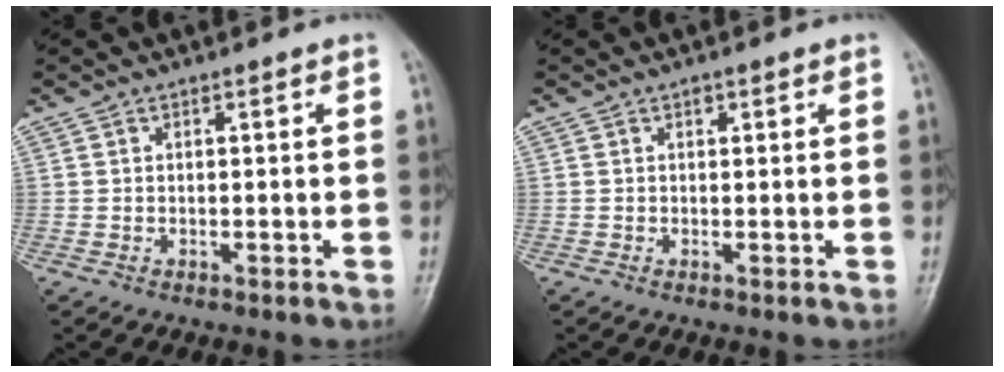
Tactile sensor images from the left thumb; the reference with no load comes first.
{"total": 1.2, "force": [0.5, 0.7, 0.8], "torque": [-0.004, 0.001, 0.006]}